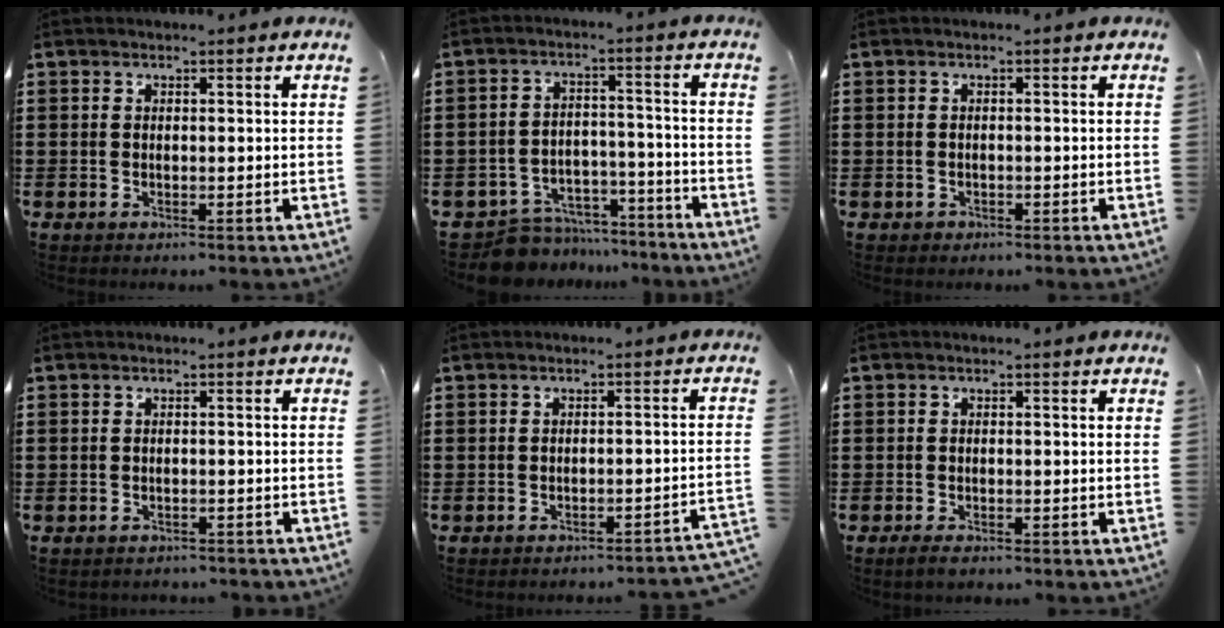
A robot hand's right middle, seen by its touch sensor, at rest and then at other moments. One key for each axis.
{"total": 7.5, "fx": -7.2, "fy": 1.9, "fz": 0.6, "tx": -0.017, "ty": 0.025, "tz": -0.144}
{"total": 0.7, "fx": -0.5, "fy": 0.5, "fz": 0.0, "tx": -0.001, "ty": 0.004, "tz": -0.011}
{"total": 1.4, "fx": -1.4, "fy": 0.3, "fz": -0.1, "tx": -0.004, "ty": 0.002, "tz": -0.031}
{"total": 2.1, "fx": -2.1, "fy": -0.2, "fz": 0.5, "tx": -0.012, "ty": 0.002, "tz": -0.045}
{"total": 1.6, "fx": -1.2, "fy": 0.6, "fz": 0.8, "tx": -0.024, "ty": -0.002, "tz": -0.026}